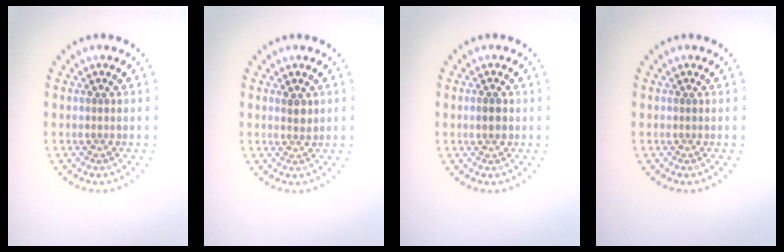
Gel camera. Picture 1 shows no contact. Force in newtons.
{"total": 1.2, "press": 1.1, "slide": 0.6}
{"total": 1.3, "press": 1.2, "slide": 0.2}
{"total": 0.0}